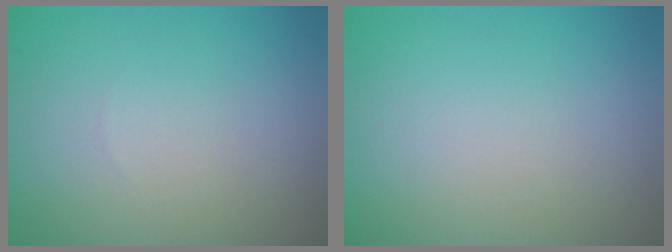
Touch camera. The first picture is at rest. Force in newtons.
{"total": 0.0}